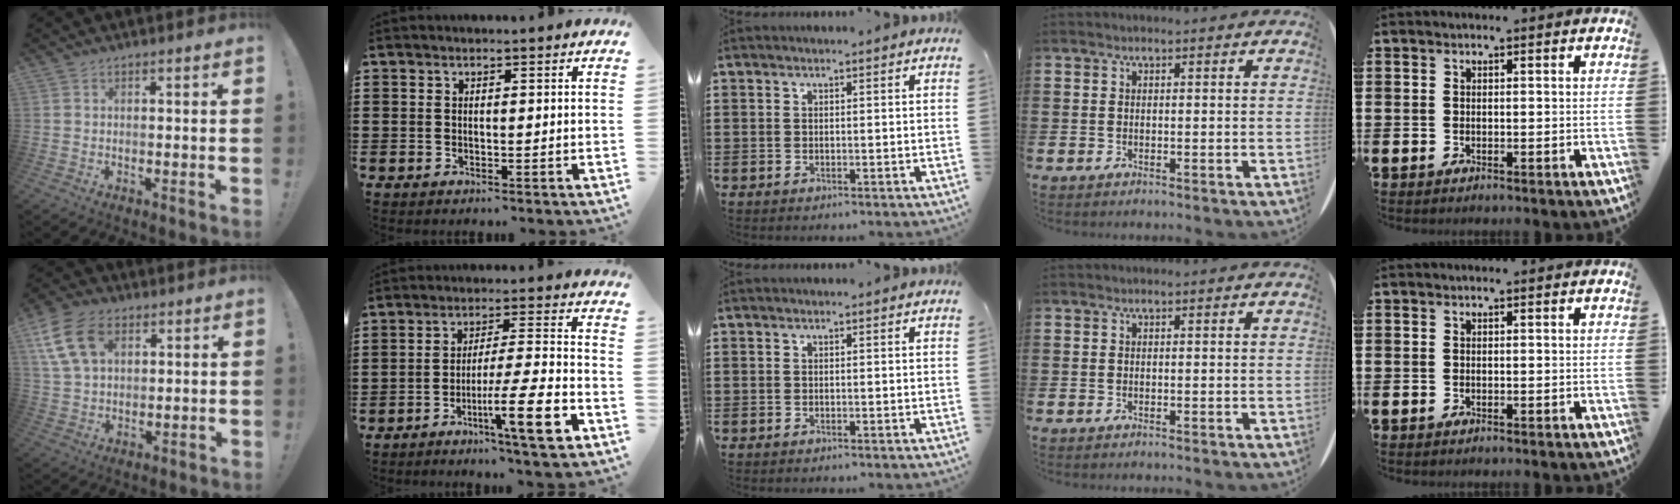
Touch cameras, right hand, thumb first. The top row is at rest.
{"thumb": {"total": 14.5, "force": [6.1, 9.5, 9.0], "torque": [-0.169, -0.016, 0.121]}, "index": {"total": 11.5, "force": [-5.6, 0.7, 10.0], "torque": [-0.168, 0.005, -0.099]}}